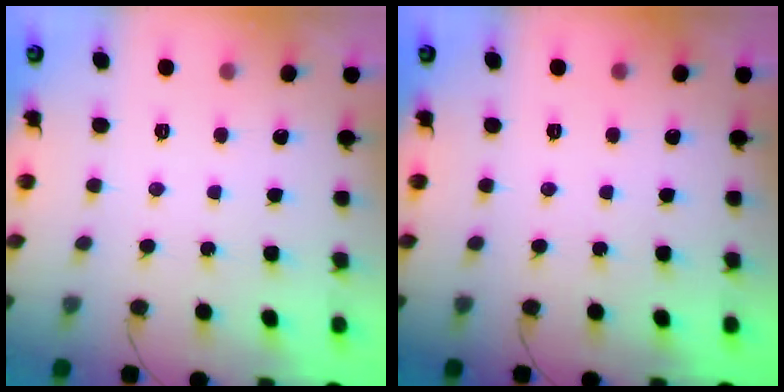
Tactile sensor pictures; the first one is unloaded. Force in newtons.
{"total": 0.0}